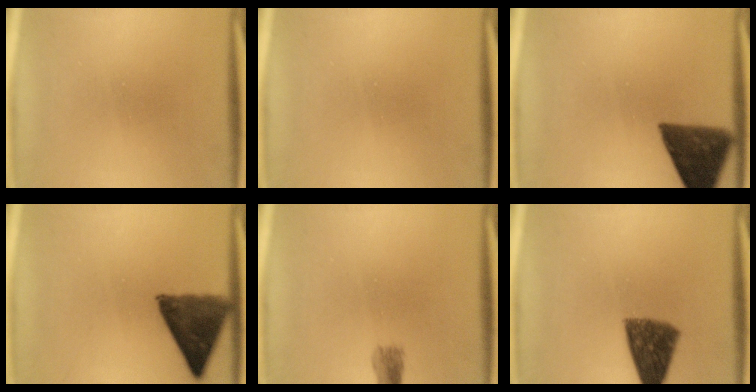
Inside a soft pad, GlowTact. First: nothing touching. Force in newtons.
{"total": 0.0}
{"total": 10.4}
{"total": 10.5}
{"total": 1.8}
{"total": 9.2}